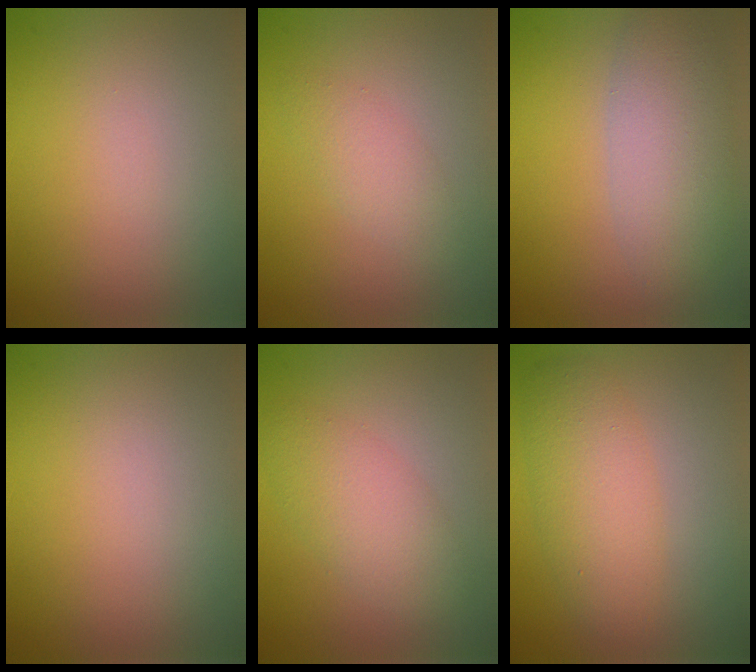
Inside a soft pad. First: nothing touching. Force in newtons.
{"total": 2.0, "press": 2.0, "slide": 0.1}
{"total": 5.0, "press": 5.0, "slide": 0.3}
{"total": 0.0}
{"total": 3.8, "press": 3.8, "slide": 0.1}
{"total": 4.1, "press": 4.1, "slide": 0.1}